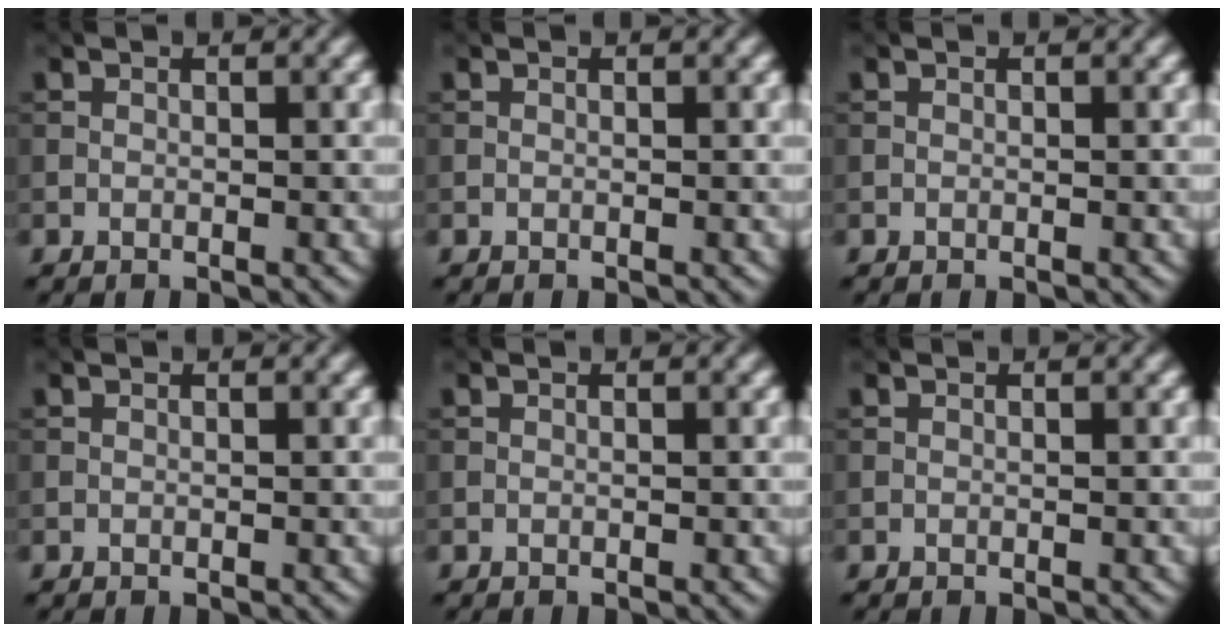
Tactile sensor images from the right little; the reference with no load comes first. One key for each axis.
{"total": 0.0}
{"total": 0.0}
{"total": 0.0}
{"total": 0.0}
{"total": 0.0}